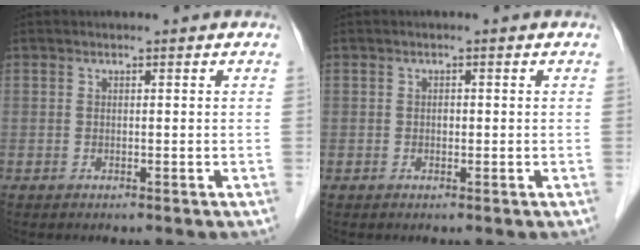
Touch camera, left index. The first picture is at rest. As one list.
[{"total": 0.6, "force": [0.0, 0.4, 0.4], "torque": [-0.008, 0.002, -0.002]}]